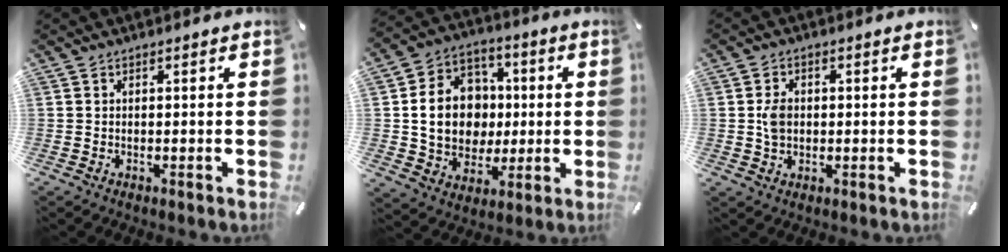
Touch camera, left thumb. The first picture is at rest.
{"total": 15.5, "force": [0.6, 13.5, 7.6], "torque": [-0.152, 0.012, 0.022]}
{"total": 4.0, "force": [0.1, 3.0, 2.7], "torque": [-0.044, 0.005, -0.001]}